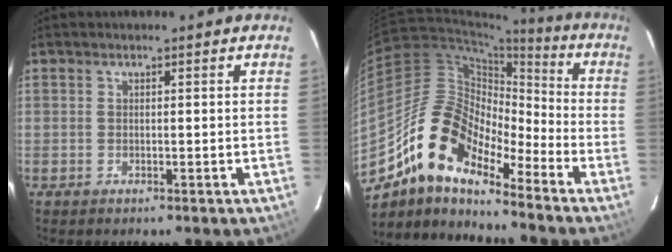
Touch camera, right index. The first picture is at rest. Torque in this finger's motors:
{"motor_torque": [0.28, -0.61, 0.87, 0.16]}